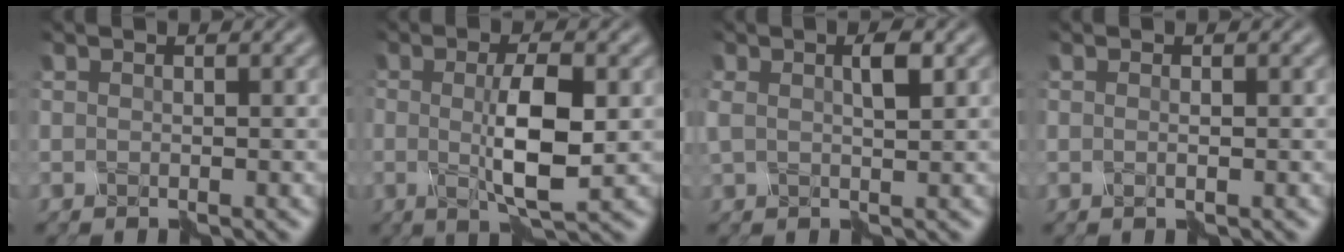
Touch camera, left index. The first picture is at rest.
{"total": 5.2, "force": [-0.4, 0.9, 5.1], "torque": [-0.104, -0.004, -0.003]}
{"total": 2.1, "force": [0.8, 0.2, 1.9], "torque": [-0.046, 0.005, 0.016]}
{"total": 0.5, "force": [0.2, -0.2, 0.5], "torque": [-0.006, -0.003, -0.005]}